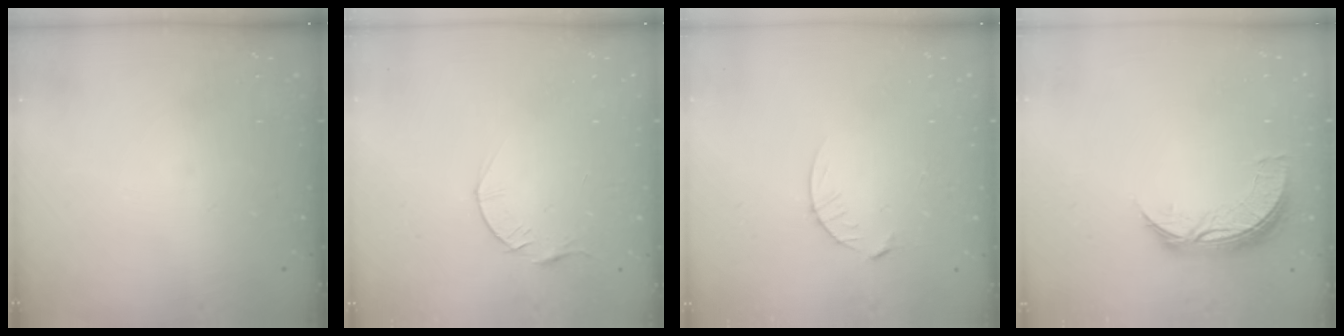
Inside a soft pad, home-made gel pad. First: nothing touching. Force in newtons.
{"total": 4.1, "press": 4.0, "slide": 0.5}
{"total": 4.1, "press": 4.1, "slide": 0.5}
{"total": 8.4, "press": 8.4, "slide": 0.2}